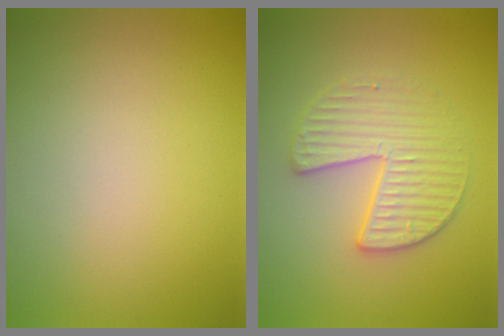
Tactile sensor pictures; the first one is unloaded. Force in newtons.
{"total": 3.4, "press": 3.3, "slide": 0.7}